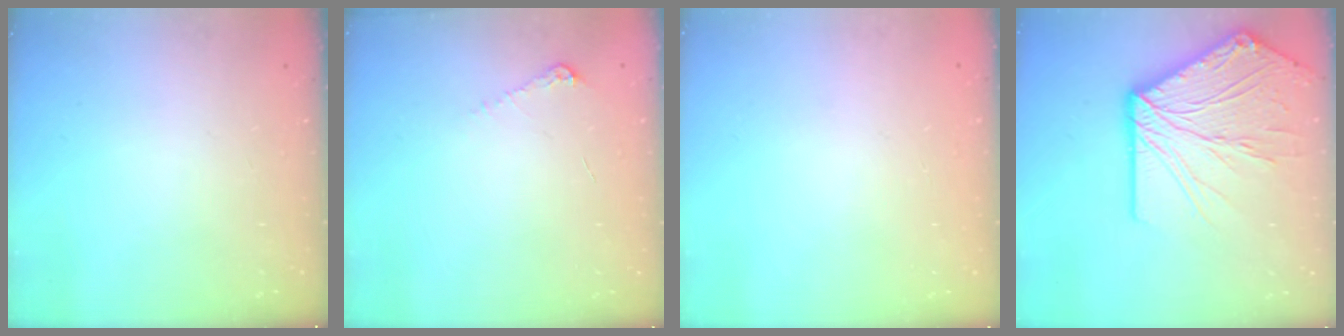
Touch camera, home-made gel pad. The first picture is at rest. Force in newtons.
{"total": 4.9, "press": 4.9, "slide": 0.7}
{"total": 0.0}
{"total": 22.4, "press": 22.3, "slide": 2.8}